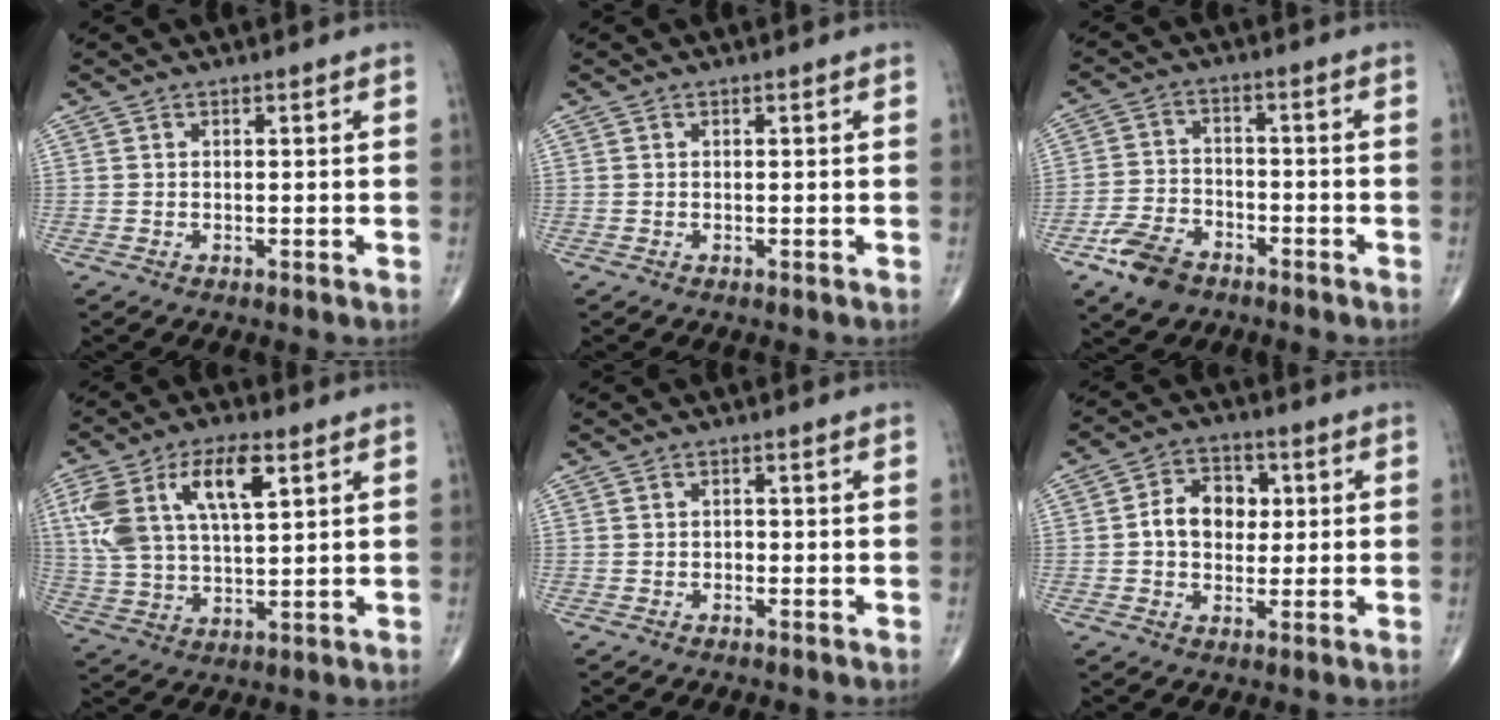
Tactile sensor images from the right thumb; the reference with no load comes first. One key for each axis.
{"total": 0.0}
{"total": 8.4, "fx": -5.2, "fy": 5.1, "fz": 4.1, "tx": -0.070, "ty": 0.022, "tz": -0.098}
{"total": 15.6, "fx": 5.9, "fy": 7.0, "fz": 12.6, "tx": -0.248, "ty": 0.002, "tz": 0.111}
{"total": 0.8, "fx": -0.3, "fy": 0.6, "fz": 0.4, "tx": -0.001, "ty": 0.003, "tz": -0.010}
{"total": 8.7, "fx": 0.7, "fy": 6.6, "fz": 5.6, "tx": -0.061, "ty": 0.016, "tz": 0.005}